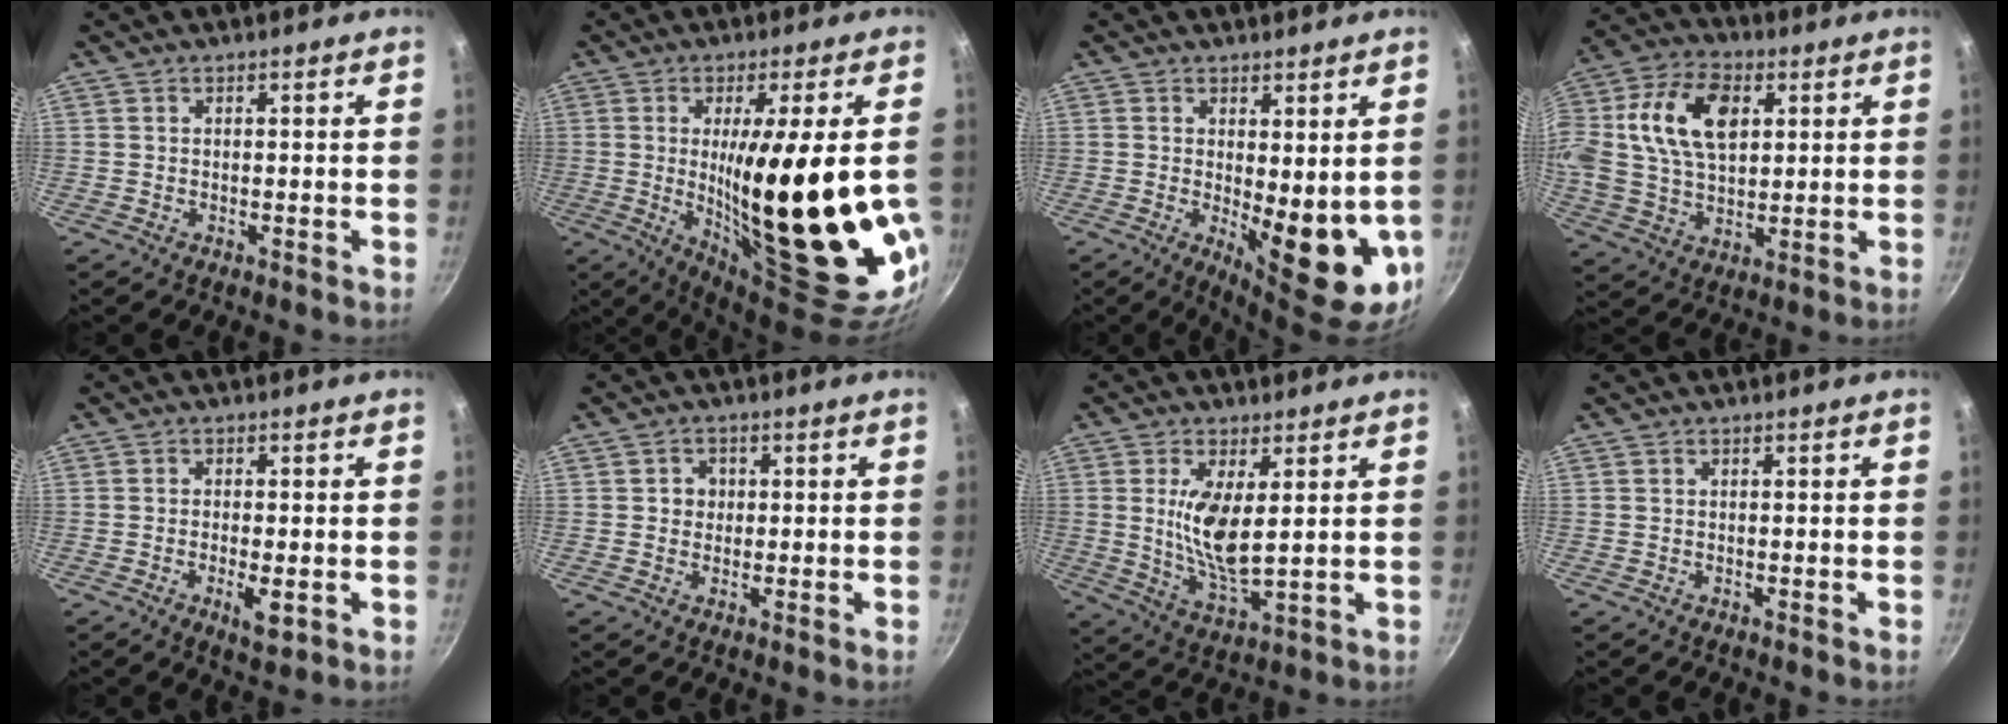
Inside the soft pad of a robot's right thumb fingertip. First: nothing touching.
{"total": 25.3, "force": [-1.8, 5.2, 24.7], "torque": [-0.362, -0.035, -0.006]}
{"total": 11.7, "force": [-0.2, 4.7, 10.7], "torque": [-0.121, -0.014, 0.011]}
{"total": 17.6, "force": [4.4, 11.2, 12.9], "torque": [-0.234, 0.012, 0.070]}
{"total": 3.6, "force": [-1.1, 1.2, 3.2], "torque": [-0.059, -0.006, -0.017]}
{"total": 2.3, "force": [0.2, 2.2, 0.6], "torque": [0.005, 0.003, -0.001]}
{"total": 9.7, "force": [2.2, 3.5, 8.8], "torque": [-0.169, -0.027, 0.048]}
{"total": 0.0}